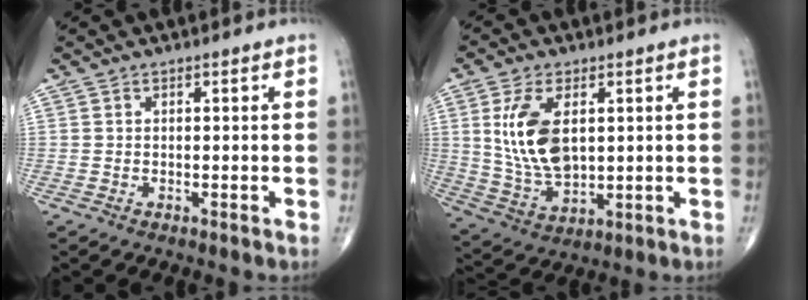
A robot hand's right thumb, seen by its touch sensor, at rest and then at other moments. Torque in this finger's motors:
{"motor_torque": [-0.14, 0.56, 1.26, 0.12, 0.15]}